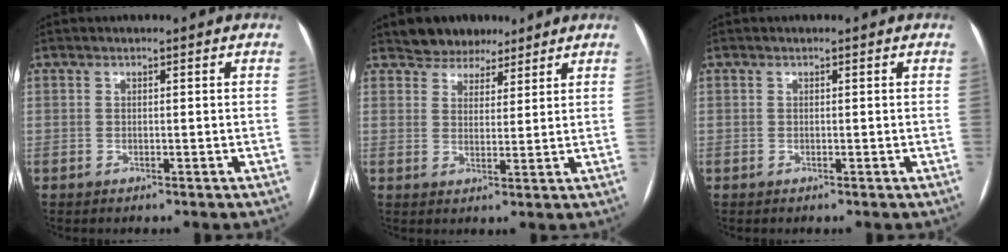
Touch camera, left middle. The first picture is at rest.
{"total": 5.6, "force": [4.6, 3.1, 0.7], "torque": [-0.009, 0.010, 0.074]}
{"total": 0.0}